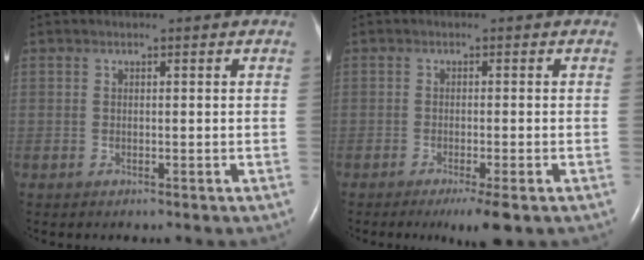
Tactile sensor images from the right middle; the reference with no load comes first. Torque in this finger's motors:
{"motor_torque": [0.81, -0.69, 0.25, 0.07]}